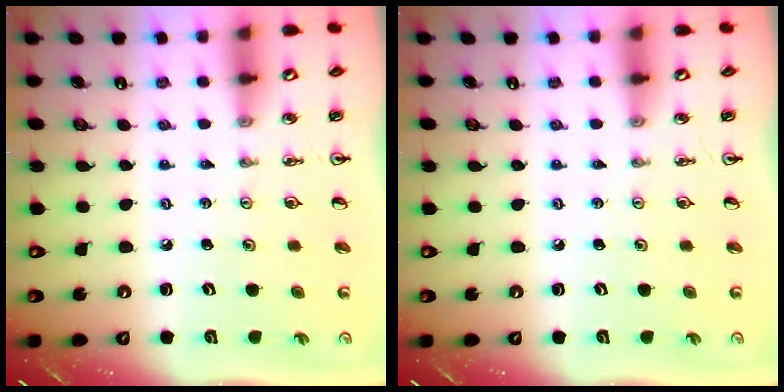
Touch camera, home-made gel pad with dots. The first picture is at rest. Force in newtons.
{"total": 0.0}